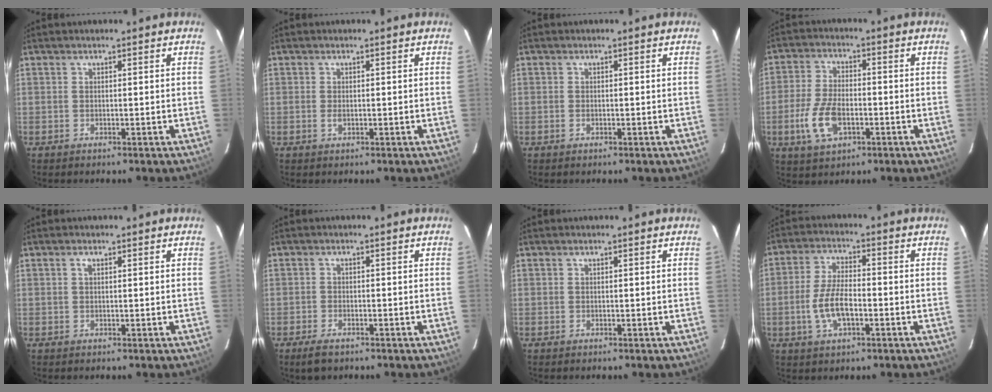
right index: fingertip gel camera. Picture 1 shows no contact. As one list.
[{"total": 1.1, "force": [-0.2, 0.6, 0.9], "torque": [-0.018, -0.001, -0.004]}, {"total": 0.7, "force": [-0.3, 0.5, 0.5], "torque": [-0.011, 0.000, -0.005]}, {"total": 9.6, "force": [-3.2, 5.1, 7.5], "torque": [-0.166, -0.003, -0.057]}, {"total": 0.6, "force": [0.3, 0.3, 0.5], "torque": [-0.010, 0.004, 0.004]}, {"total": 3.4, "force": [-2.5, 1.3, 1.9], "torque": [-0.048, -0.008, -0.045]}, {"total": 0.0}, {"total": 8.0, "force": [-2.5, 3.3, 6.9], "torque": [-0.143, 0.000, -0.044]}]